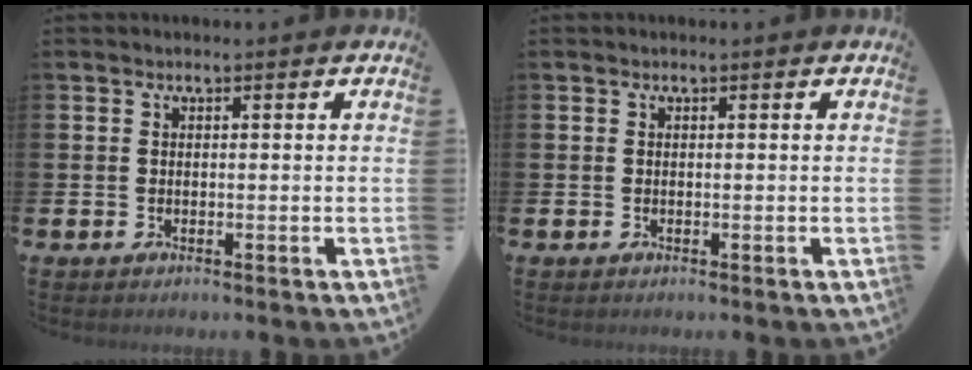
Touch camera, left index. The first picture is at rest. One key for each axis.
{"total": 0.0}